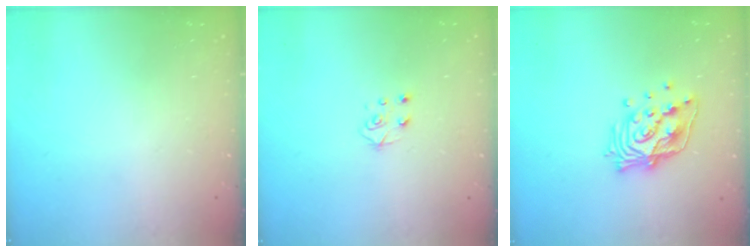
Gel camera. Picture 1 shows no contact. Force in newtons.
{"total": 4.3, "press": 4.3, "slide": 0.5}
{"total": 14.7, "press": 14.6, "slide": 1.3}